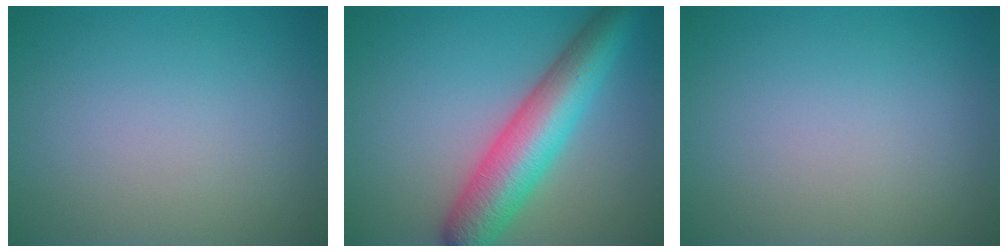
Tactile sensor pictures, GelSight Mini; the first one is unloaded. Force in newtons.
{"total": 7.9, "press": 7.9, "slide": 0.3}
{"total": 0.0}